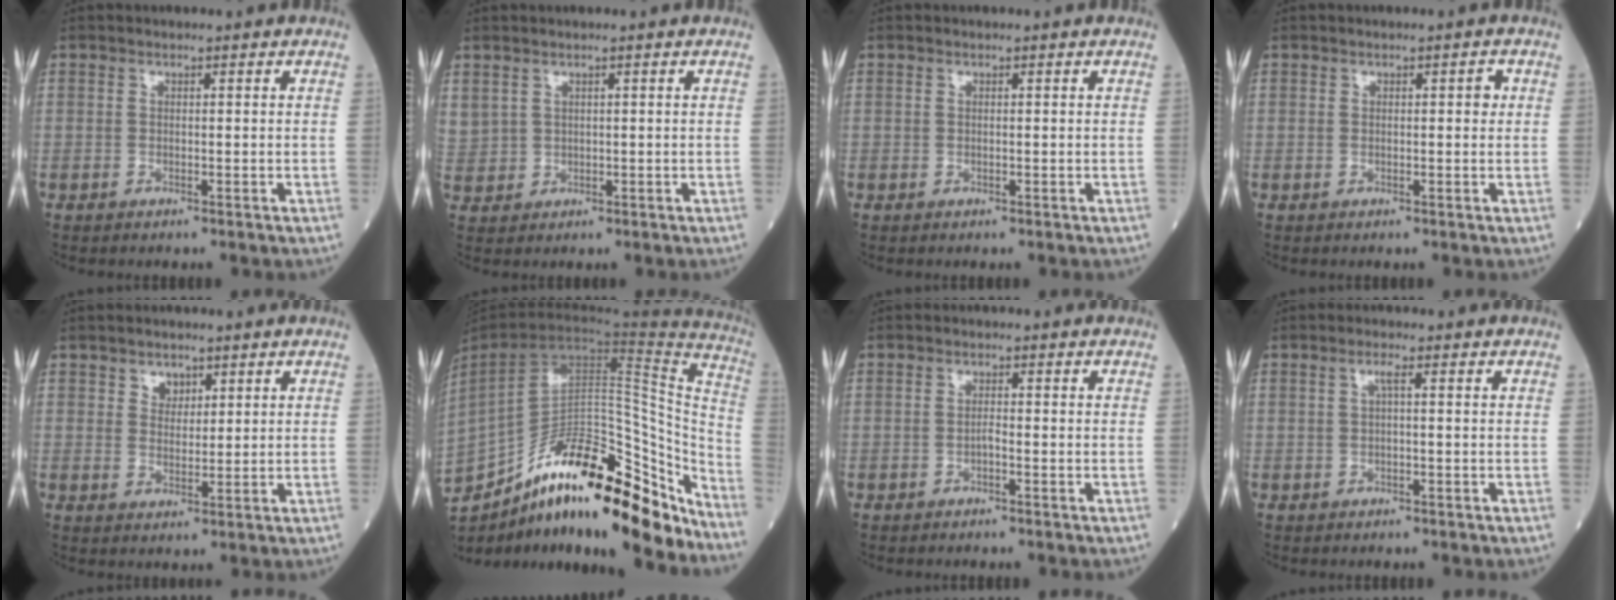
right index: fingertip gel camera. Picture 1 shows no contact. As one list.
[{"total": 3.2, "force": [1.7, 2.6, 0.9], "torque": [-0.029, 0.010, 0.048]}, {"total": 0.0}, {"total": 1.0, "force": [0.2, 0.4, 0.9], "torque": [-0.008, 0.002, 0.003]}, {"total": 2.4, "force": [1.5, 1.7, 0.9], "torque": [-0.013, 0.000, 0.027]}, {"total": 31.3, "force": [-21.2, 10.0, 20.8], "torque": [-0.348, -0.004, -0.333]}, {"total": 0.8, "force": [-0.6, 0.0, 0.6], "torque": [-0.011, 0.002, -0.012]}, {"total": 1.2, "force": [0.1, 0.0, 1.2], "torque": [-0.023, 0.002, 0.002]}]